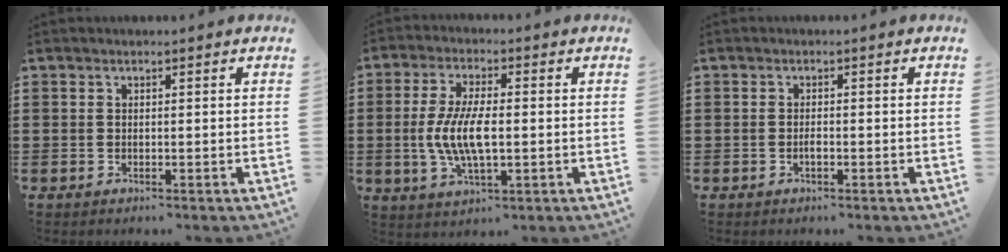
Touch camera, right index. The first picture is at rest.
{"total": 8.3, "force": [-0.8, 3.0, 7.6], "torque": [-0.169, -0.008, -0.023]}
{"total": 1.0, "force": [-0.5, 0.3, 0.9], "torque": [-0.017, -0.002, -0.008]}